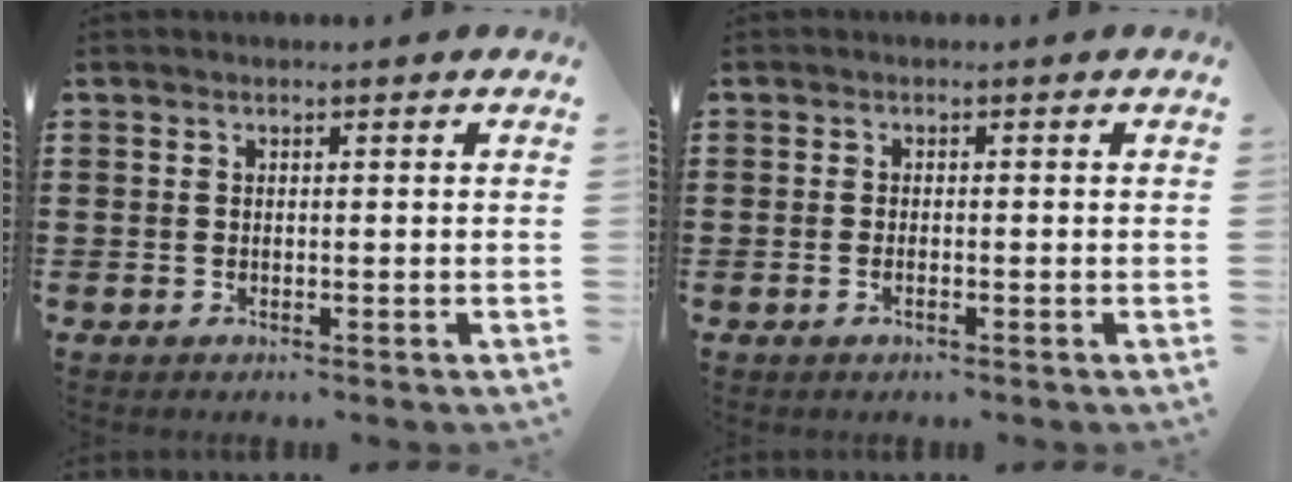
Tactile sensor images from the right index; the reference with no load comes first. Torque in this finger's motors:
{"motor_torque": [-0.65, 1.49, -0.02, -0.01]}